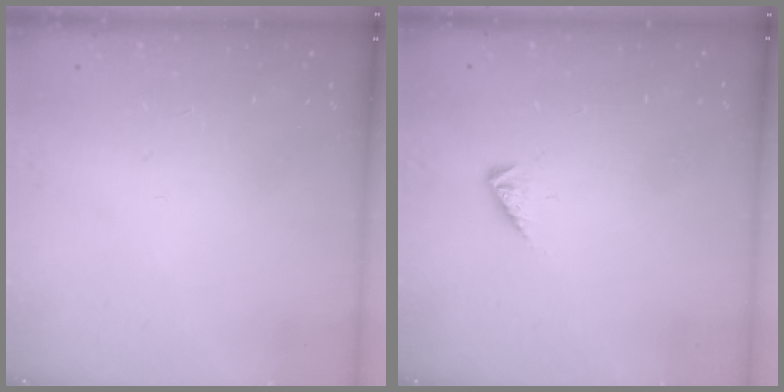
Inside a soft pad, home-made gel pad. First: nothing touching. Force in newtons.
{"total": 2.7, "press": 2.7, "slide": 0.6}